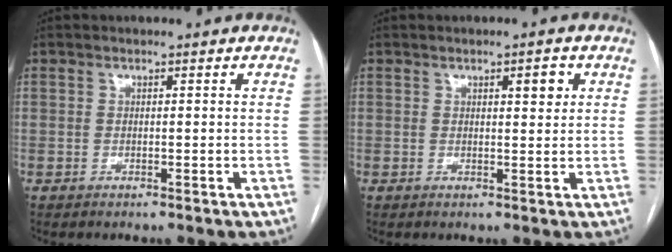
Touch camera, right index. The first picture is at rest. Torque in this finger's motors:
{"motor_torque": [0.19, 0.09, 0.03, 0.02]}